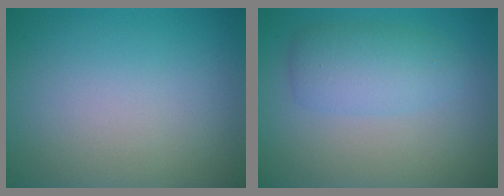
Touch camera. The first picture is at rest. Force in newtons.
{"total": 3.5, "press": 3.5, "slide": 0.2}